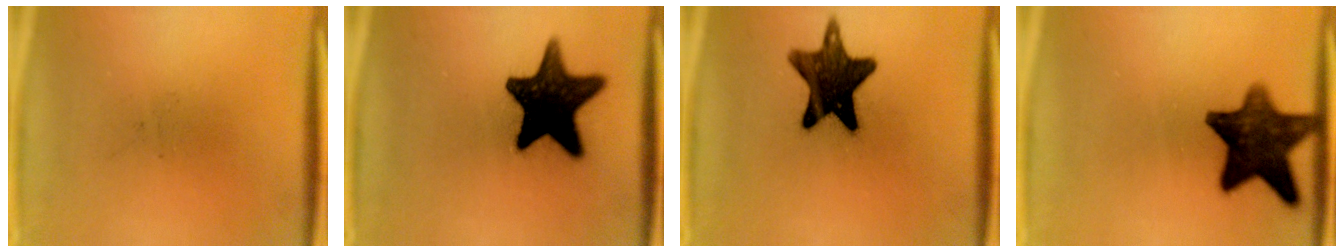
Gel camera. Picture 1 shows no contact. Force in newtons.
{"total": 16.0}
{"total": 14.2}
{"total": 12.3}